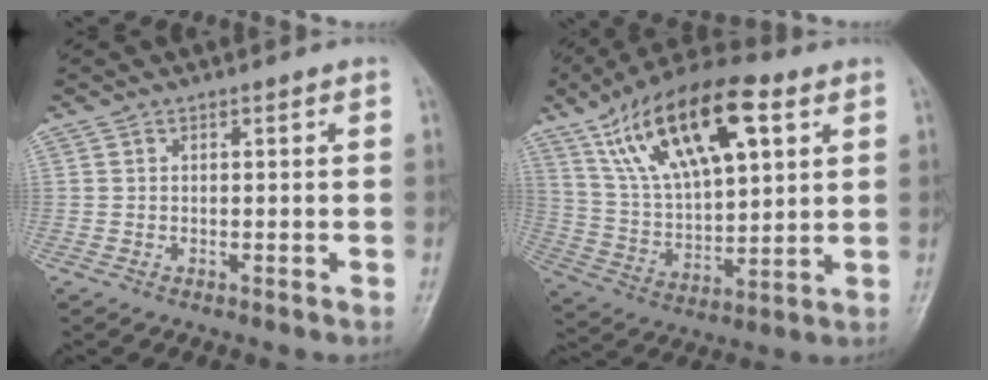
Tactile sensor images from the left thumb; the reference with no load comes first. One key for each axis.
{"total": 21.8, "fx": 10.0, "fy": 9.5, "fz": 16.8, "tx": -0.274, "ty": -0.016, "tz": 0.180}